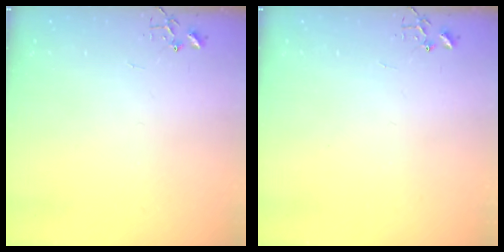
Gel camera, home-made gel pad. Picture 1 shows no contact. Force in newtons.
{"total": 0.0}